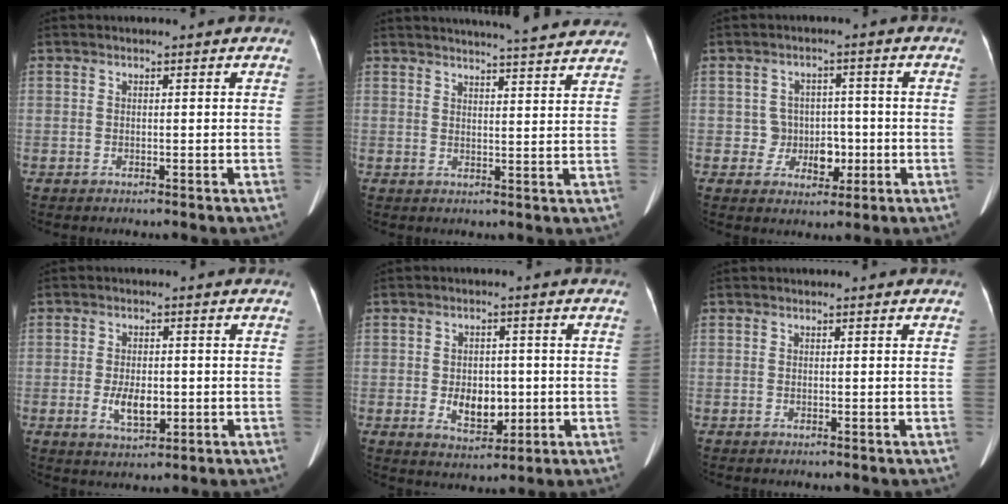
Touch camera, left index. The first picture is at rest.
{"total": 15.2, "force": [14.2, 0.4, 5.4], "torque": [-0.077, -0.006, 0.168]}
{"total": 4.6, "force": [-0.8, 4.3, 1.4], "torque": [-0.011, 0.012, -0.007]}
{"total": 5.0, "force": [-1.0, 2.4, 4.2], "torque": [-0.080, -0.005, -0.011]}
{"total": 6.0, "force": [-0.9, 3.9, 4.5], "torque": [-0.075, 0.000, -0.004]}
{"total": 0.0}